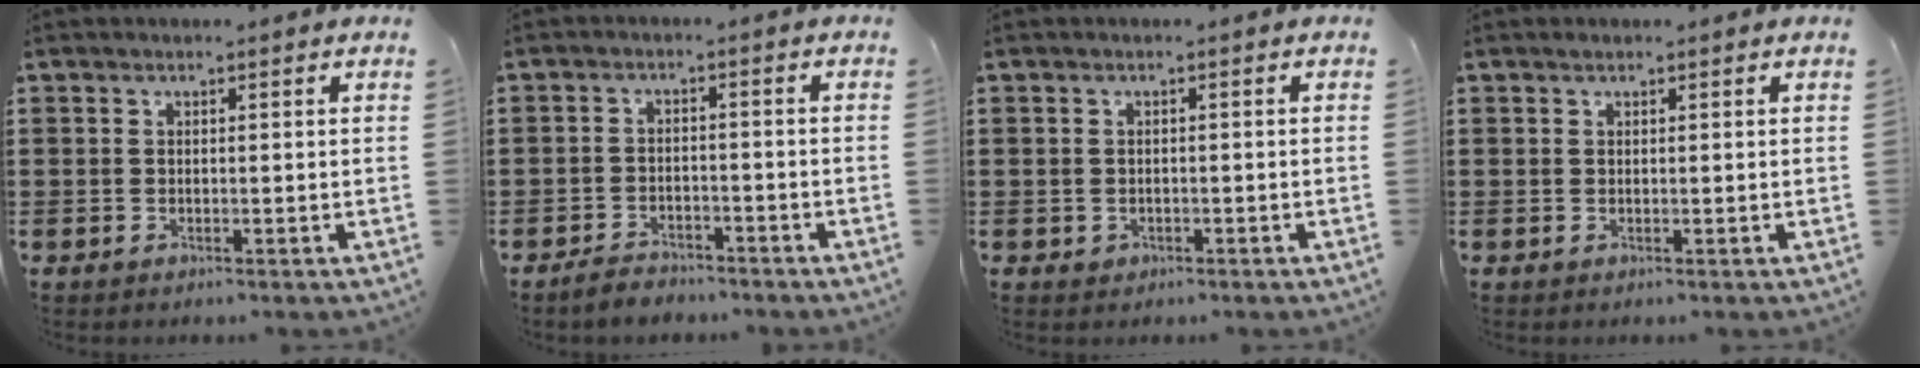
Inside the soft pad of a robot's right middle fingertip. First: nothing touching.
{"total": 2.8, "force": [-2.7, 0.7, 0.1], "torque": [-0.009, 0.005, -0.058]}
{"total": 0.7, "force": [-0.3, 0.6, 0.2], "torque": [-0.006, 0.002, -0.007]}
{"total": 0.0}